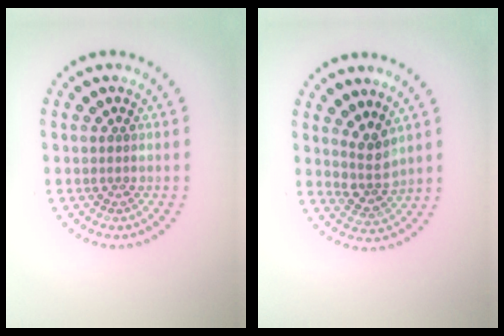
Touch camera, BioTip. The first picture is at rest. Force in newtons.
{"total": 2.7, "press": 2.2, "slide": 1.5}